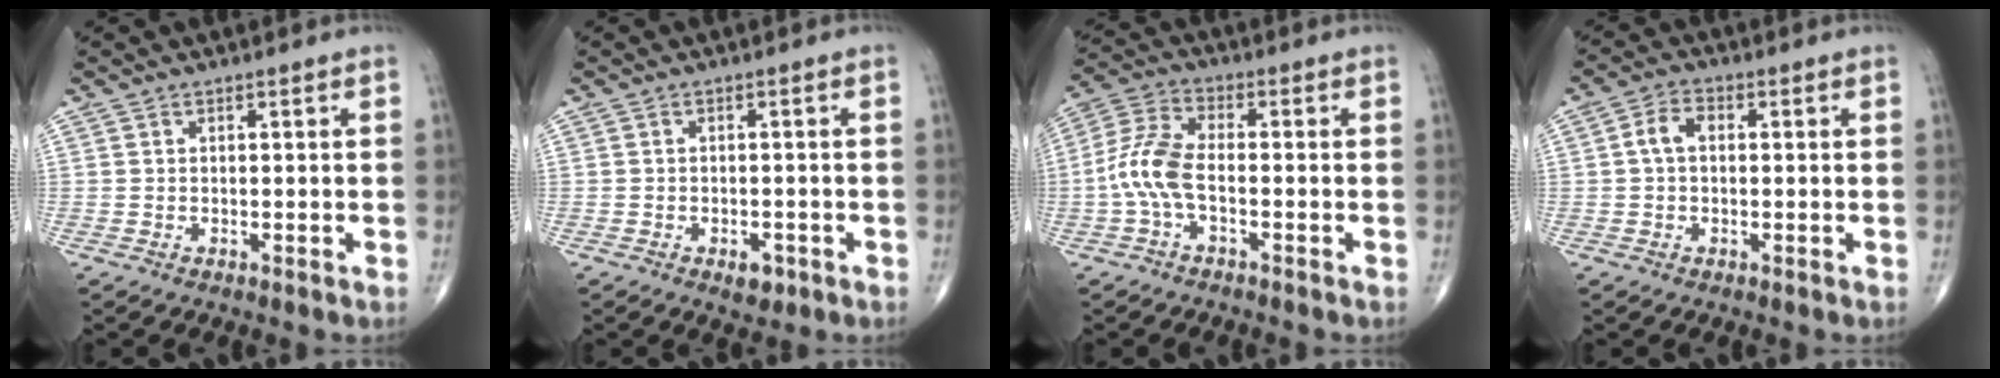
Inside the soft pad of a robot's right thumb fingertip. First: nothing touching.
{"total": 2.8, "force": [-1.4, 1.6, 1.8], "torque": [-0.019, 0.001, -0.015]}
{"total": 8.0, "force": [-1.9, 3.5, 7.0], "torque": [-0.164, 0.025, -0.046]}
{"total": 4.1, "force": [0.3, 2.6, 3.1], "torque": [-0.056, 0.015, 0.001]}